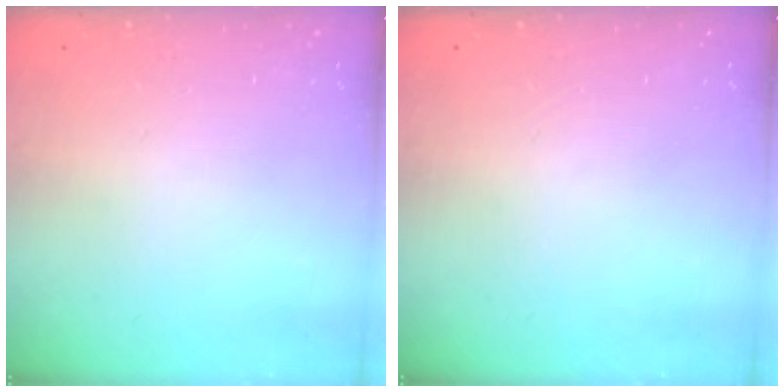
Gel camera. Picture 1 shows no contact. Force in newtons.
{"total": 0.0}